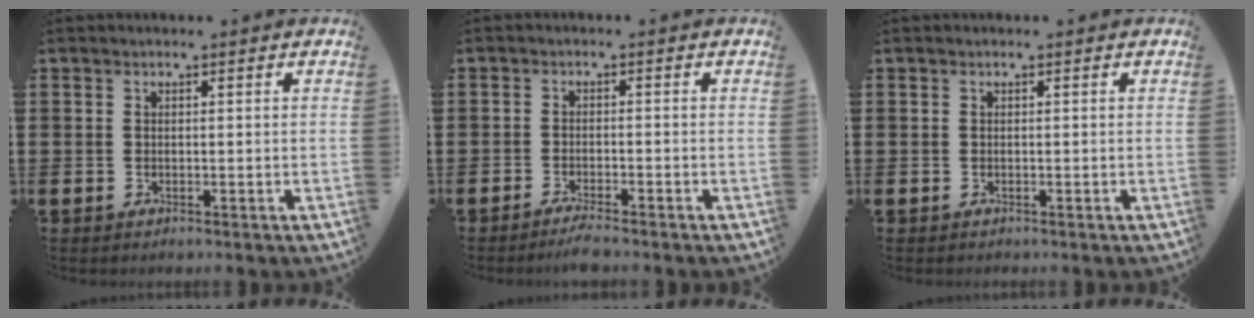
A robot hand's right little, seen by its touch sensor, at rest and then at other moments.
{"total": 2.1, "force": [-1.8, 0.0, 1.1], "torque": [-0.019, 0.004, -0.035]}
{"total": 0.0}